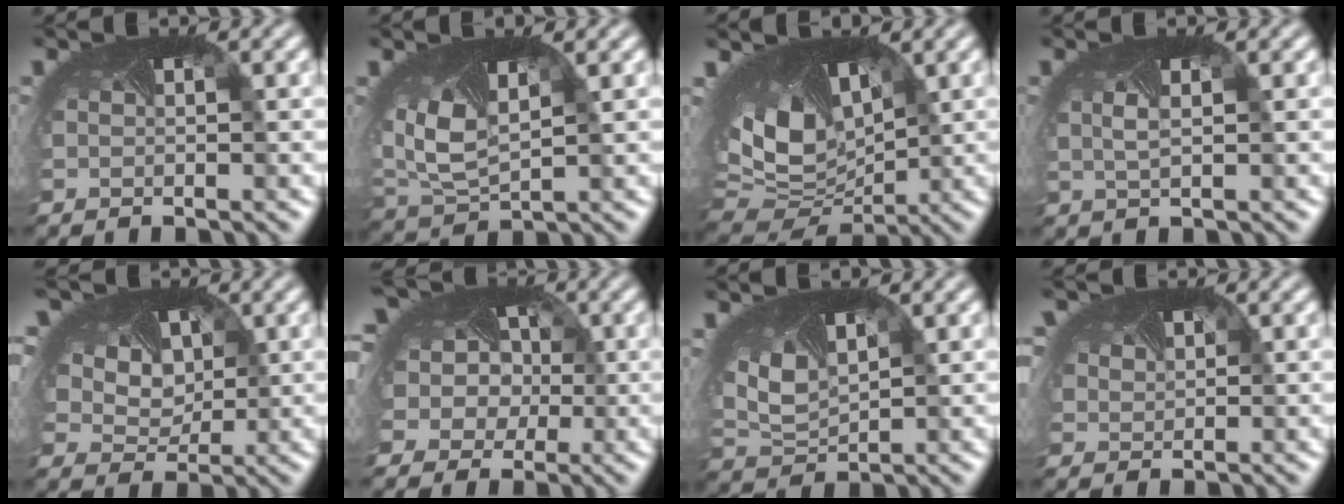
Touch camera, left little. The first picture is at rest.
{"total": 6.6, "force": [1.9, 4.1, 4.8], "torque": [-0.126, -0.007, 0.048]}
{"total": 11.8, "force": [3.3, 7.7, 8.3], "torque": [-0.201, -0.002, 0.079]}
{"total": 0.9, "force": [0.1, 0.1, 0.9], "torque": [-0.032, -0.013, 0.009]}
{"total": 12.3, "force": [4.9, 8.1, 7.8], "torque": [-0.159, 0.026, 0.064]}
{"total": 14.0, "force": [3.2, 10.7, 8.5], "torque": [-0.180, 0.013, 0.028]}
{"total": 5.4, "force": [2.0, 3.3, 3.8], "torque": [-0.106, -0.002, 0.052]}
{"total": 3.5, "force": [2.2, 2.1, 1.7], "torque": [-0.062, 0.004, 0.038]}